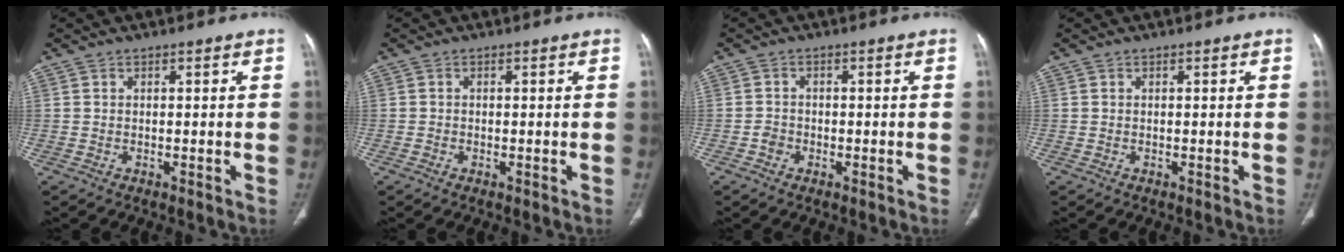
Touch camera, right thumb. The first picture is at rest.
{"total": 0.5, "force": [-0.3, 0.3, 0.3], "torque": [-0.008, 0.000, -0.007]}
{"total": 1.8, "force": [-0.8, 1.4, 0.7], "torque": [-0.010, 0.005, -0.018]}
{"total": 0.0}